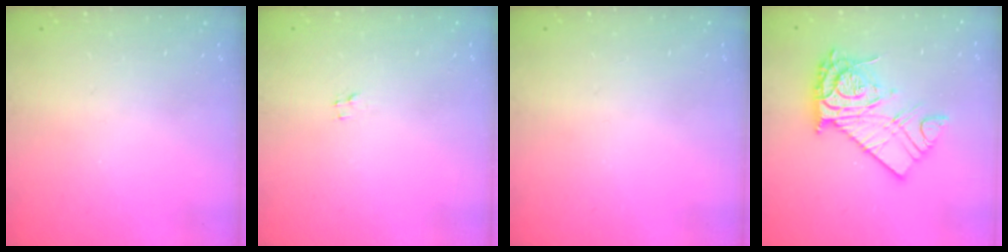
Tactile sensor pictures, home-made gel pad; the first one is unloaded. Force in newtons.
{"total": 2.0, "press": 2.0, "slide": 0.2}
{"total": 0.0}
{"total": 12.4, "press": 12.3, "slide": 1.0}